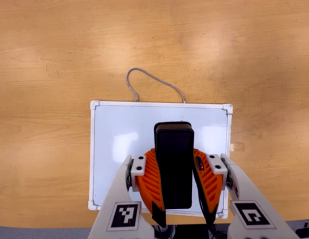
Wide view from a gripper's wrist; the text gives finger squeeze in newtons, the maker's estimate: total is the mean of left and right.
{"total": 8.9, "left": 6.9, "right": 10.8}